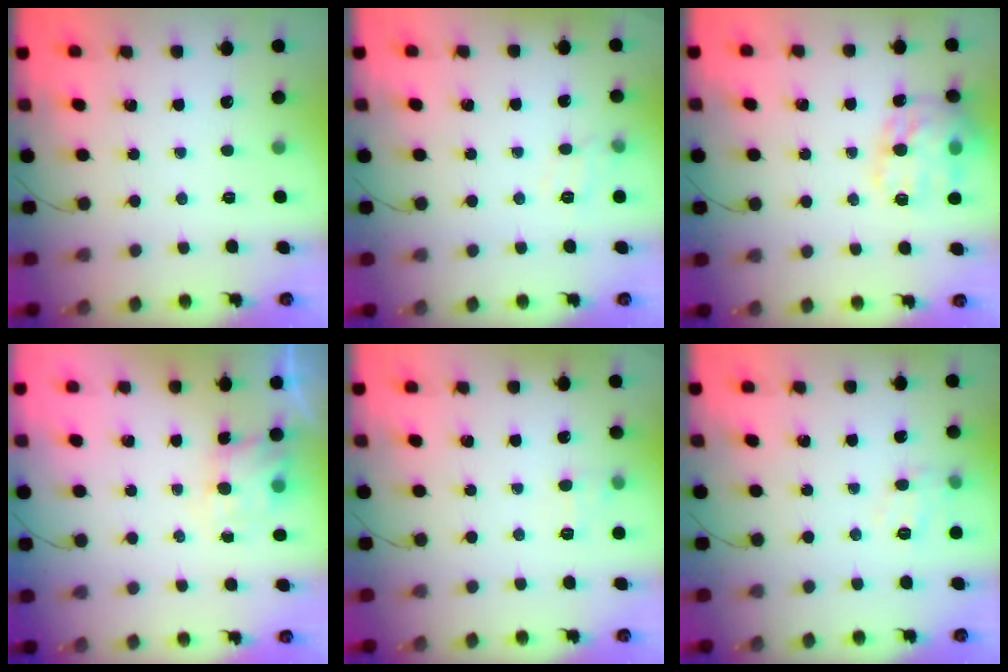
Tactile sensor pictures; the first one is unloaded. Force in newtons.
{"total": 8.5, "press": 8.4, "slide": 1.3}
{"total": 18.1, "press": 18.1, "slide": 1.6}
{"total": 3.3, "press": 3.2, "slide": 0.9}
{"total": 6.6, "press": 6.4, "slide": 1.7}
{"total": 8.5, "press": 8.5, "slide": 1.0}